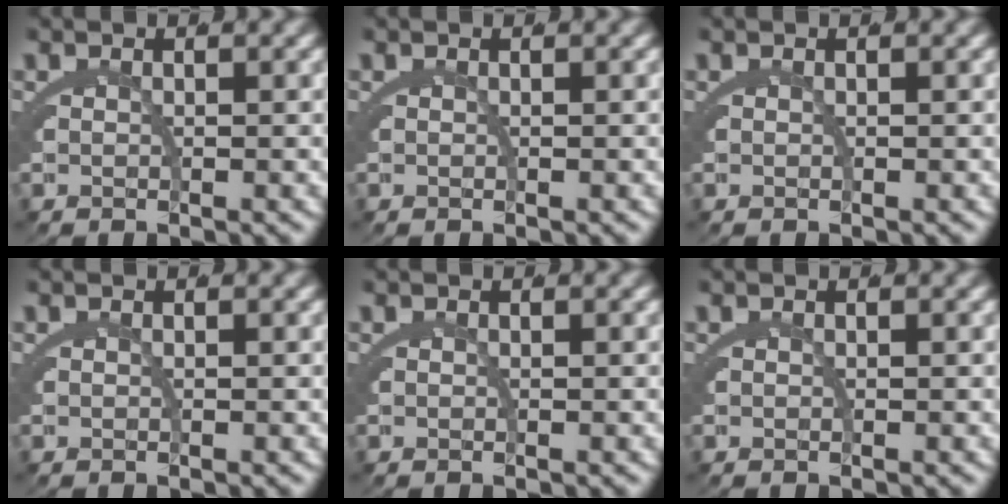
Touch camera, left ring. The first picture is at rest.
{"total": 0.0}
{"total": 0.0}
{"total": 0.0}
{"total": 0.0}
{"total": 0.0}